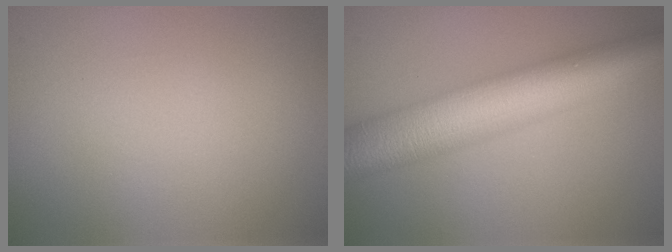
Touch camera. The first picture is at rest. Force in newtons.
{"total": 10.7, "press": 10.7, "slide": 0.1}